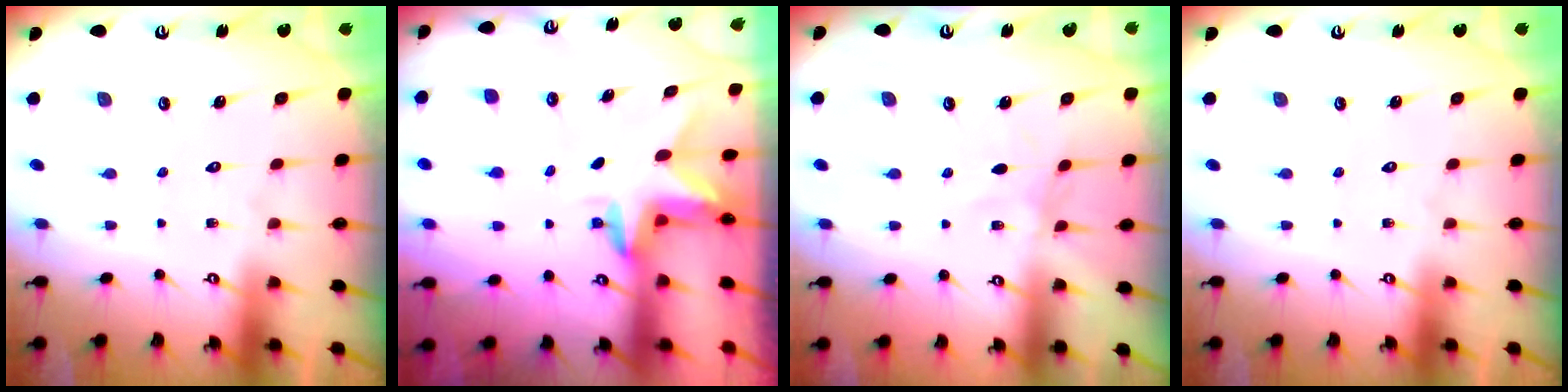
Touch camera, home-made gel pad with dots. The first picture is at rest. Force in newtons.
{"total": 2.9, "press": 2.9, "slide": 0.1}
{"total": 3.1, "press": 3.0, "slide": 0.5}
{"total": 0.0}